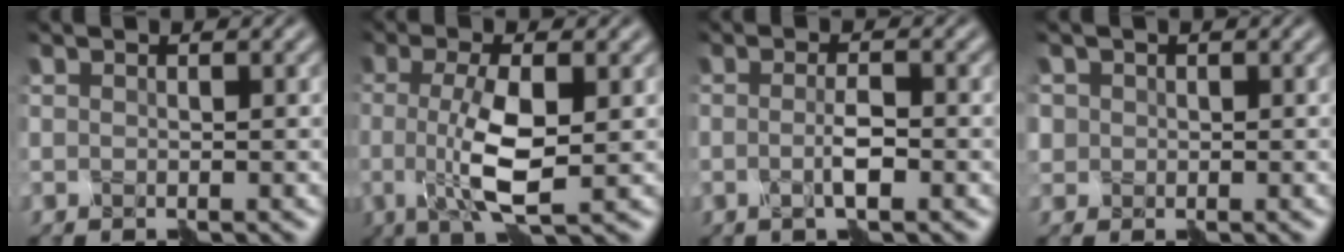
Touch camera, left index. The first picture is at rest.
{"total": 5.6, "force": [-0.6, 1.2, 5.4], "torque": [-0.117, -0.007, -0.007]}
{"total": 1.9, "force": [-0.7, -0.2, 1.7], "torque": [-0.043, -0.001, -0.012]}
{"total": 1.7, "force": [0.6, 1.6, 0.1], "torque": [-0.016, 0.004, 0.009]}